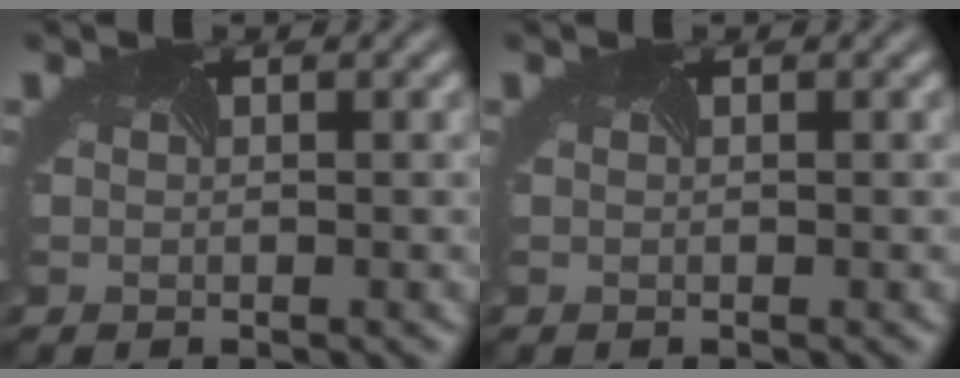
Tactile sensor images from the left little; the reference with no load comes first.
{"total": 0.0}